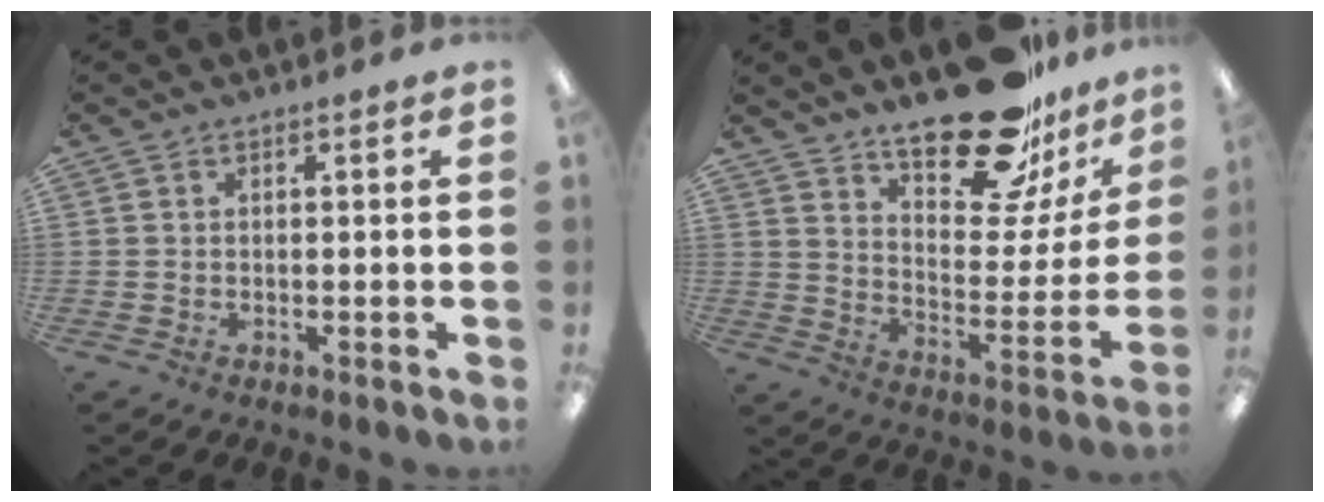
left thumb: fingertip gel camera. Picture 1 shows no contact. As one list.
[{"total": 22.2, "force": [17.5, 7.9, 11.1], "torque": [-0.154, -0.120, 0.295]}]